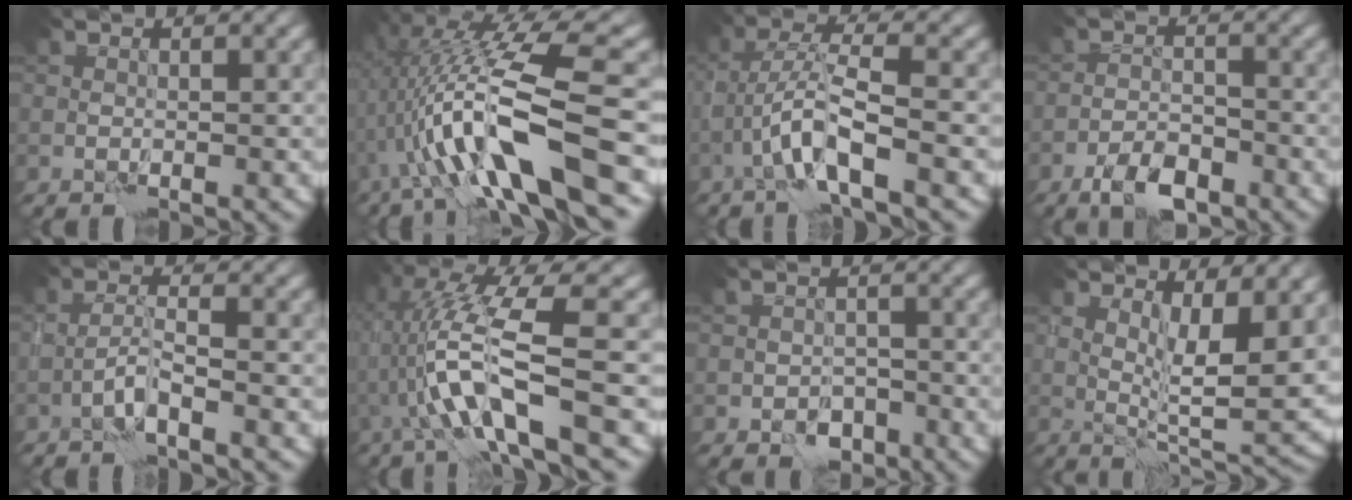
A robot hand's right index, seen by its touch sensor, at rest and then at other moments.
{"total": 11.8, "force": [-1.2, 3.1, 11.3], "torque": [-0.210, 0.005, -0.017]}
{"total": 4.7, "force": [-2.1, 0.6, 4.2], "torque": [-0.082, 0.010, -0.041]}
{"total": 3.8, "force": [-2.6, 1.5, 2.3], "torque": [-0.033, -0.002, -0.050]}
{"total": 1.9, "force": [-1.0, 0.0, 1.6], "torque": [-0.032, 0.007, -0.026]}
{"total": 9.3, "force": [-1.1, 1.6, 9.1], "torque": [-0.177, 0.009, -0.019]}
{"total": 2.4, "force": [-1.4, 1.7, 1.0], "torque": [-0.005, -0.004, -0.024]}
{"total": 5.9, "force": [2.6, 1.6, 5.1], "torque": [-0.085, -0.020, 0.052]}